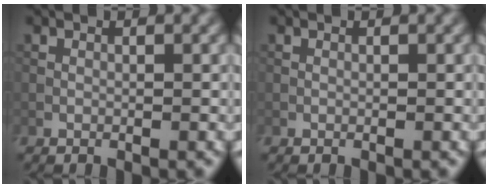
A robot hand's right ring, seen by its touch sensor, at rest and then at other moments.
{"total": 0.0}